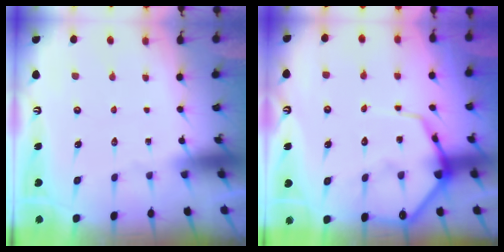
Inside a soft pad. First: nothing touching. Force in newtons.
{"total": 10.0, "press": 9.9, "slide": 0.8}